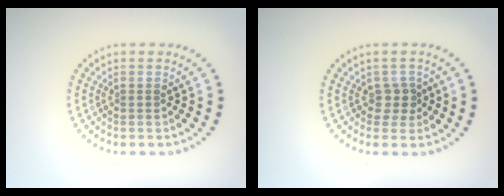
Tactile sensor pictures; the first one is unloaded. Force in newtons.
{"total": 1.7, "press": 1.4, "slide": 0.9}